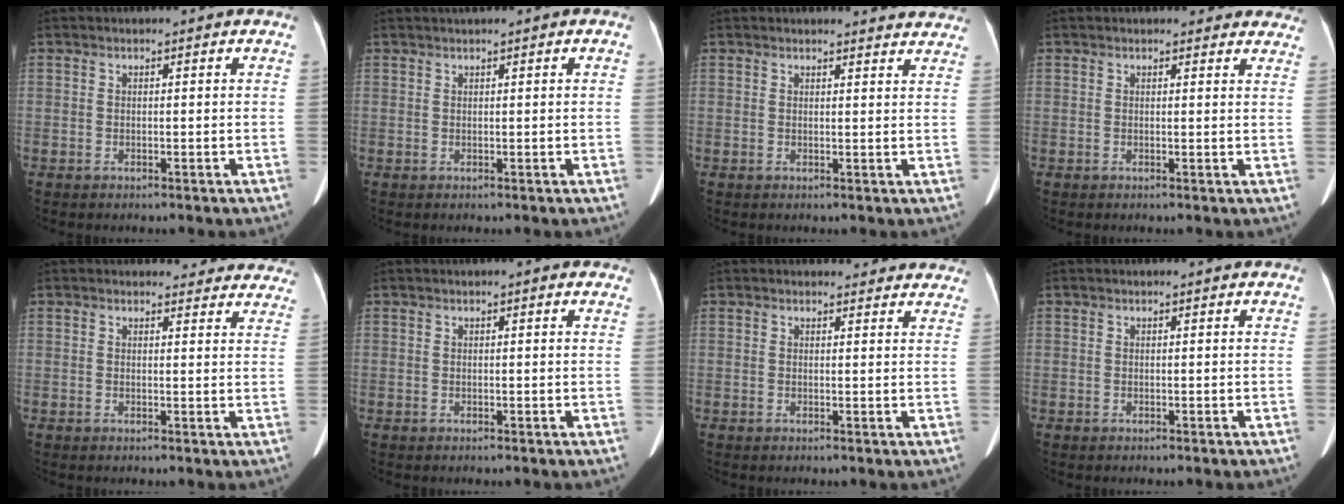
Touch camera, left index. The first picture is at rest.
{"total": 1.5, "force": [0.9, 0.2, 1.1], "torque": [-0.021, 0.019, 0.015]}
{"total": 7.3, "force": [7.2, 1.2, 1.1], "torque": [0.005, -0.009, 0.055]}
{"total": 8.5, "force": [7.8, 2.7, 1.8], "torque": [0.009, -0.006, 0.063]}
{"total": 9.4, "force": [8.9, 2.9, 0.8], "torque": [0.027, -0.015, 0.069]}
{"total": 1.5, "force": [1.0, 0.4, 1.1], "torque": [-0.010, 0.007, 0.008]}
{"total": 6.4, "force": [6.0, 2.0, 0.9], "torque": [0.010, -0.002, 0.045]}
{"total": 0.0}